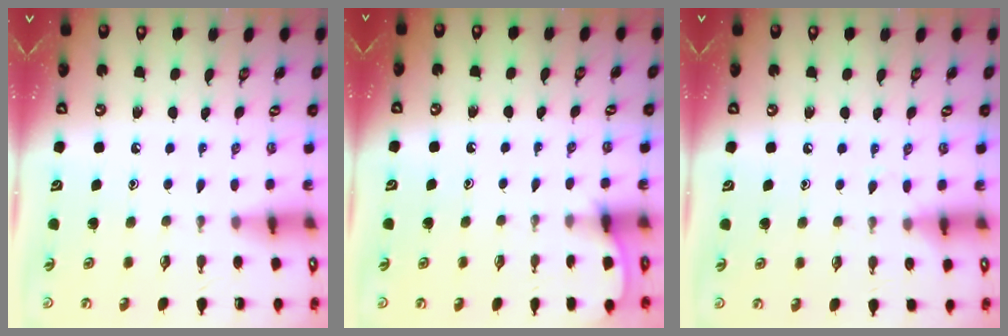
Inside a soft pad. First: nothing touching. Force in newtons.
{"total": 2.1, "press": 2.1, "slide": 0.3}
{"total": 6.6, "press": 6.5, "slide": 0.5}